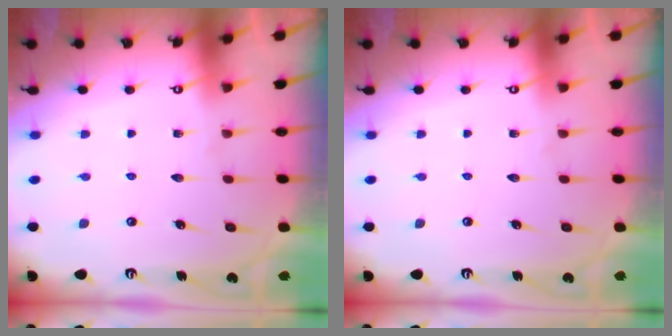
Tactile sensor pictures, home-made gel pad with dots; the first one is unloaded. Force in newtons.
{"total": 0.0}